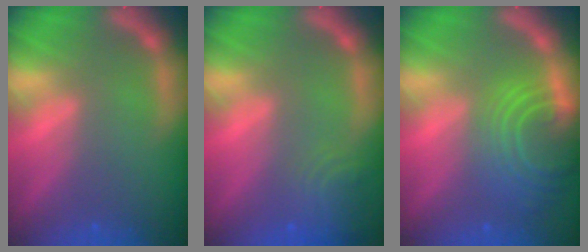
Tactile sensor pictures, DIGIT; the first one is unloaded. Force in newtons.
{"total": 4.0}
{"total": 9.0}